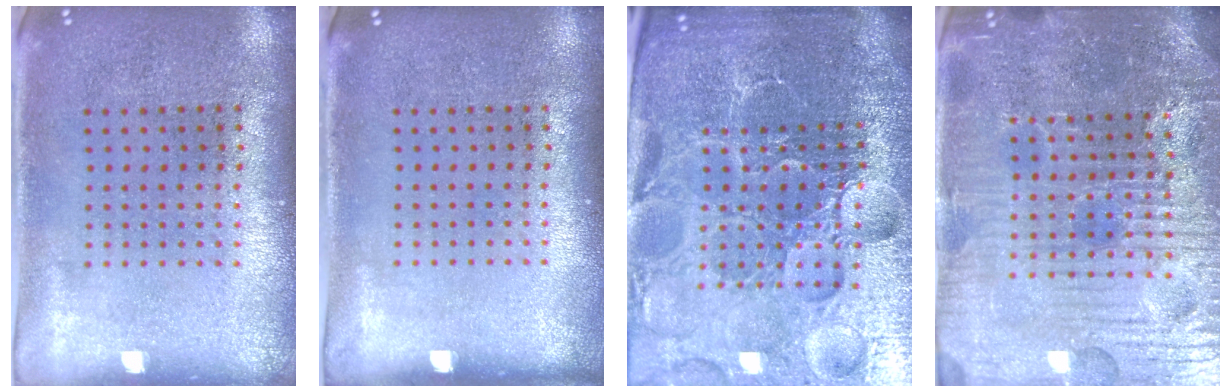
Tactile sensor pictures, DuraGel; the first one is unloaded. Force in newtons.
{"total": 0.0}
{"total": 6.6, "press": 5.9, "slide": 3.1}
{"total": 5.8, "press": 5.4, "slide": 2.0}